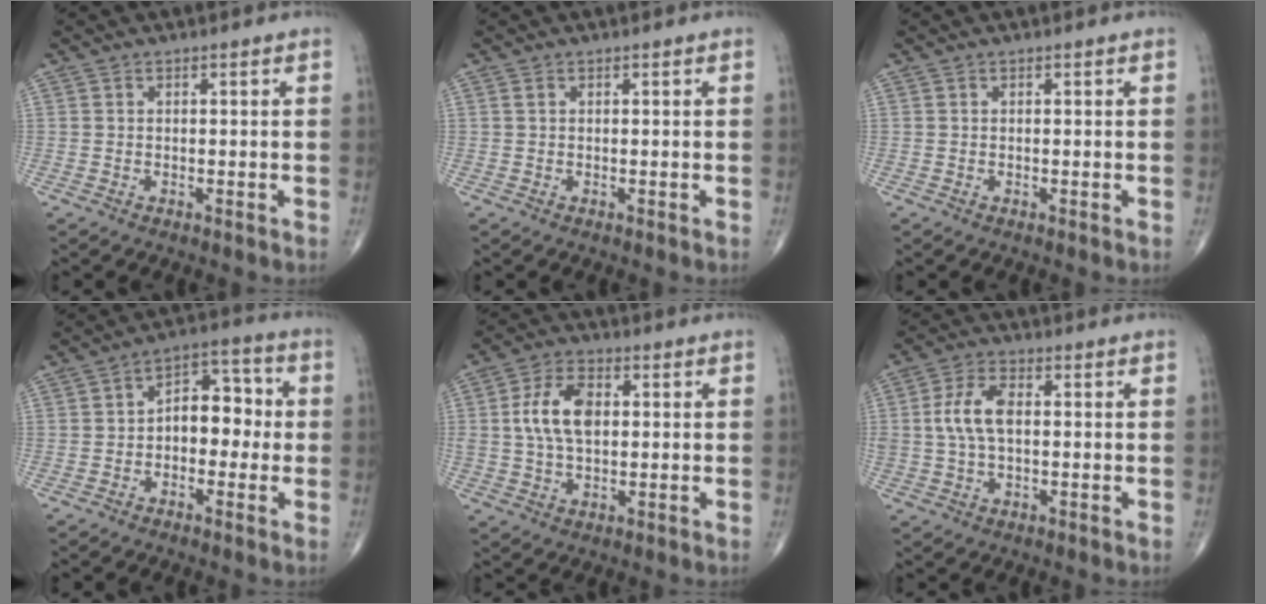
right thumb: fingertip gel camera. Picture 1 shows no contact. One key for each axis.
{"total": 0.5, "fx": 0.2, "fy": 0.3, "fz": 0.3, "tx": -0.009, "ty": 0.006, "tz": 0.005}
{"total": 0.0}
{"total": 8.8, "fx": -0.6, "fy": 5.8, "fz": 6.7, "tx": -0.058, "ty": 0.036, "tz": -0.022}
{"total": 9.5, "fx": 1.3, "fy": 5.6, "fz": 7.6, "tx": -0.139, "ty": 0.007, "tz": 0.024}
{"total": 7.2, "fx": 0.6, "fy": 3.9, "fz": 6.1, "tx": -0.128, "ty": 0.012, "tz": 0.008}